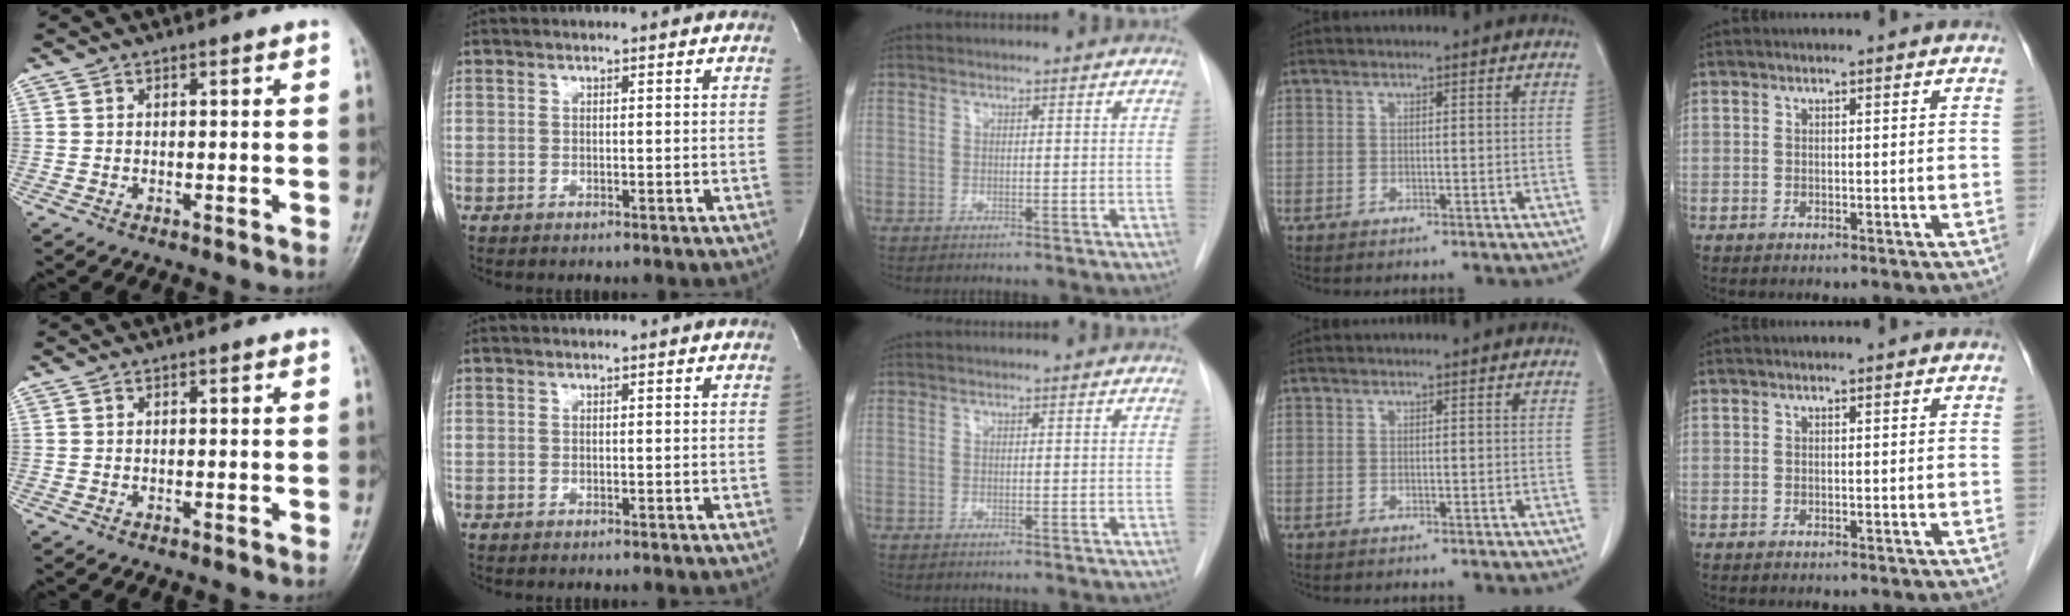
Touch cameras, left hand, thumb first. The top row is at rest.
{}